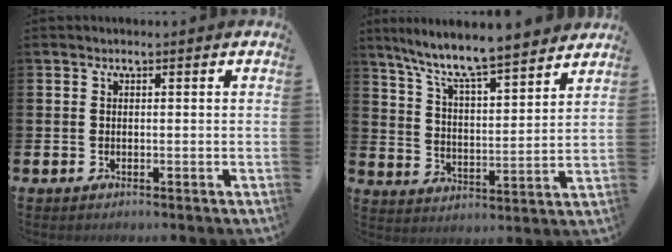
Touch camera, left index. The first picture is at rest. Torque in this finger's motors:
{"motor_torque": [0.41, -0.50, 0.93, 0.21]}